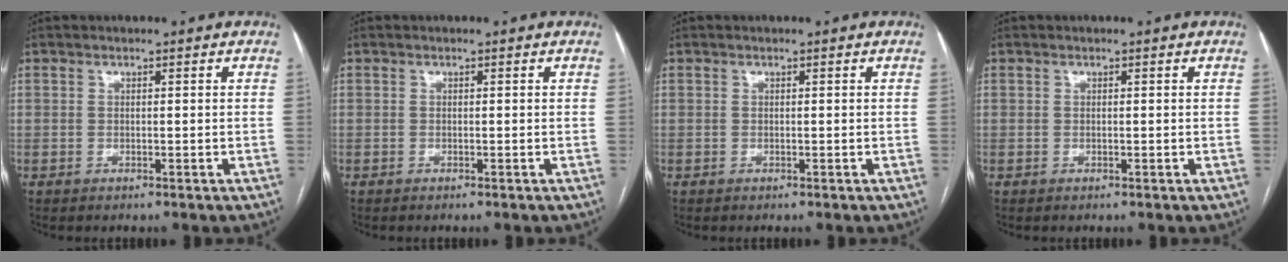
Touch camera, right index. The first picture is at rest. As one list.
[{"total": 0.0}, {"total": 0.0}, {"total": 0.0}]